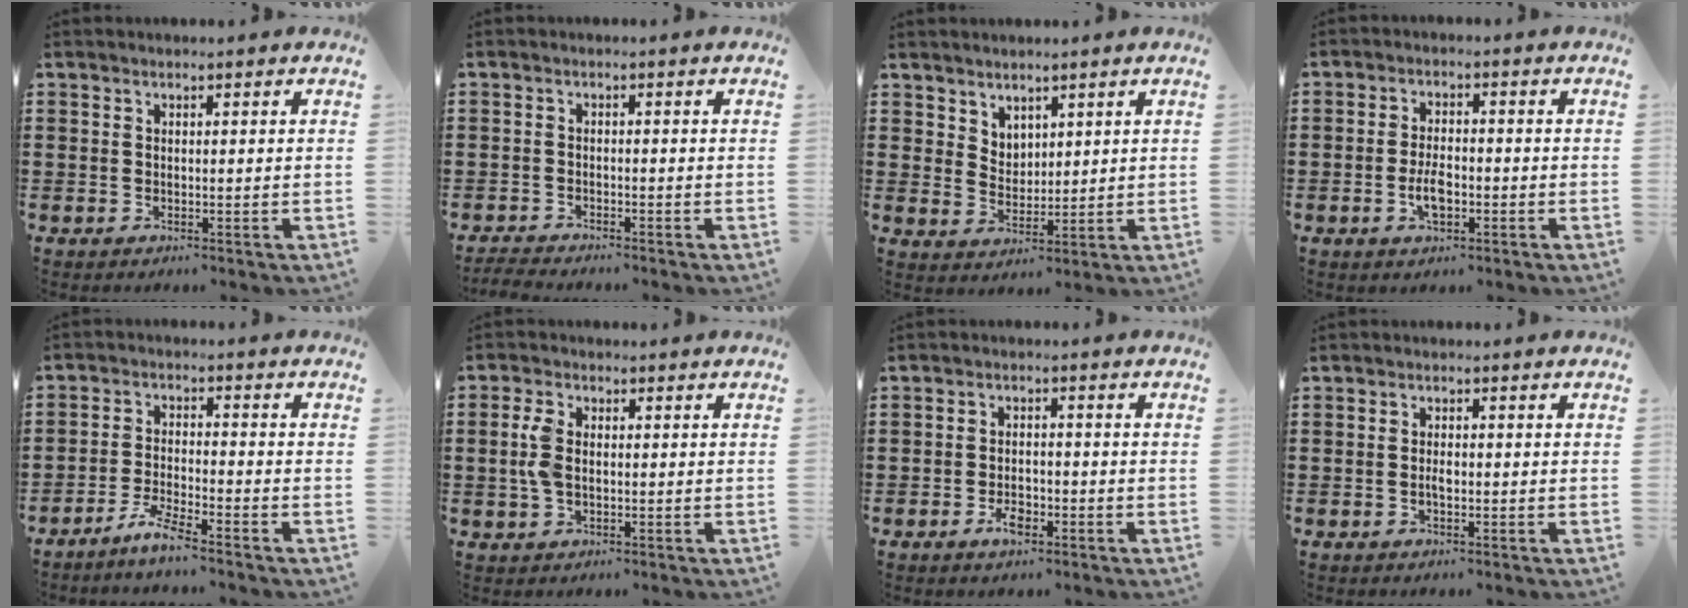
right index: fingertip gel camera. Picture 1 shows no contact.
{"total": 1.8, "force": [-1.8, 0.1, 0.1], "torque": [-0.014, -0.004, -0.039]}
{"total": 3.7, "force": [3.1, 2.1, -0.1], "torque": [-0.010, 0.000, 0.059]}
{"total": 3.9, "force": [-1.2, 1.7, 3.4], "torque": [-0.074, -0.003, -0.023]}
{"total": 4.4, "force": [-3.9, -0.4, 1.9], "torque": [-0.054, -0.011, -0.080]}
{"total": 4.3, "force": [0.1, 2.4, 3.5], "torque": [-0.093, 0.000, -0.005]}
{"total": 3.1, "force": [-1.5, 1.4, 2.3], "torque": [-0.050, -0.003, -0.028]}
{"total": 1.3, "force": [-0.3, 0.4, 1.2], "torque": [-0.025, -0.003, -0.005]}